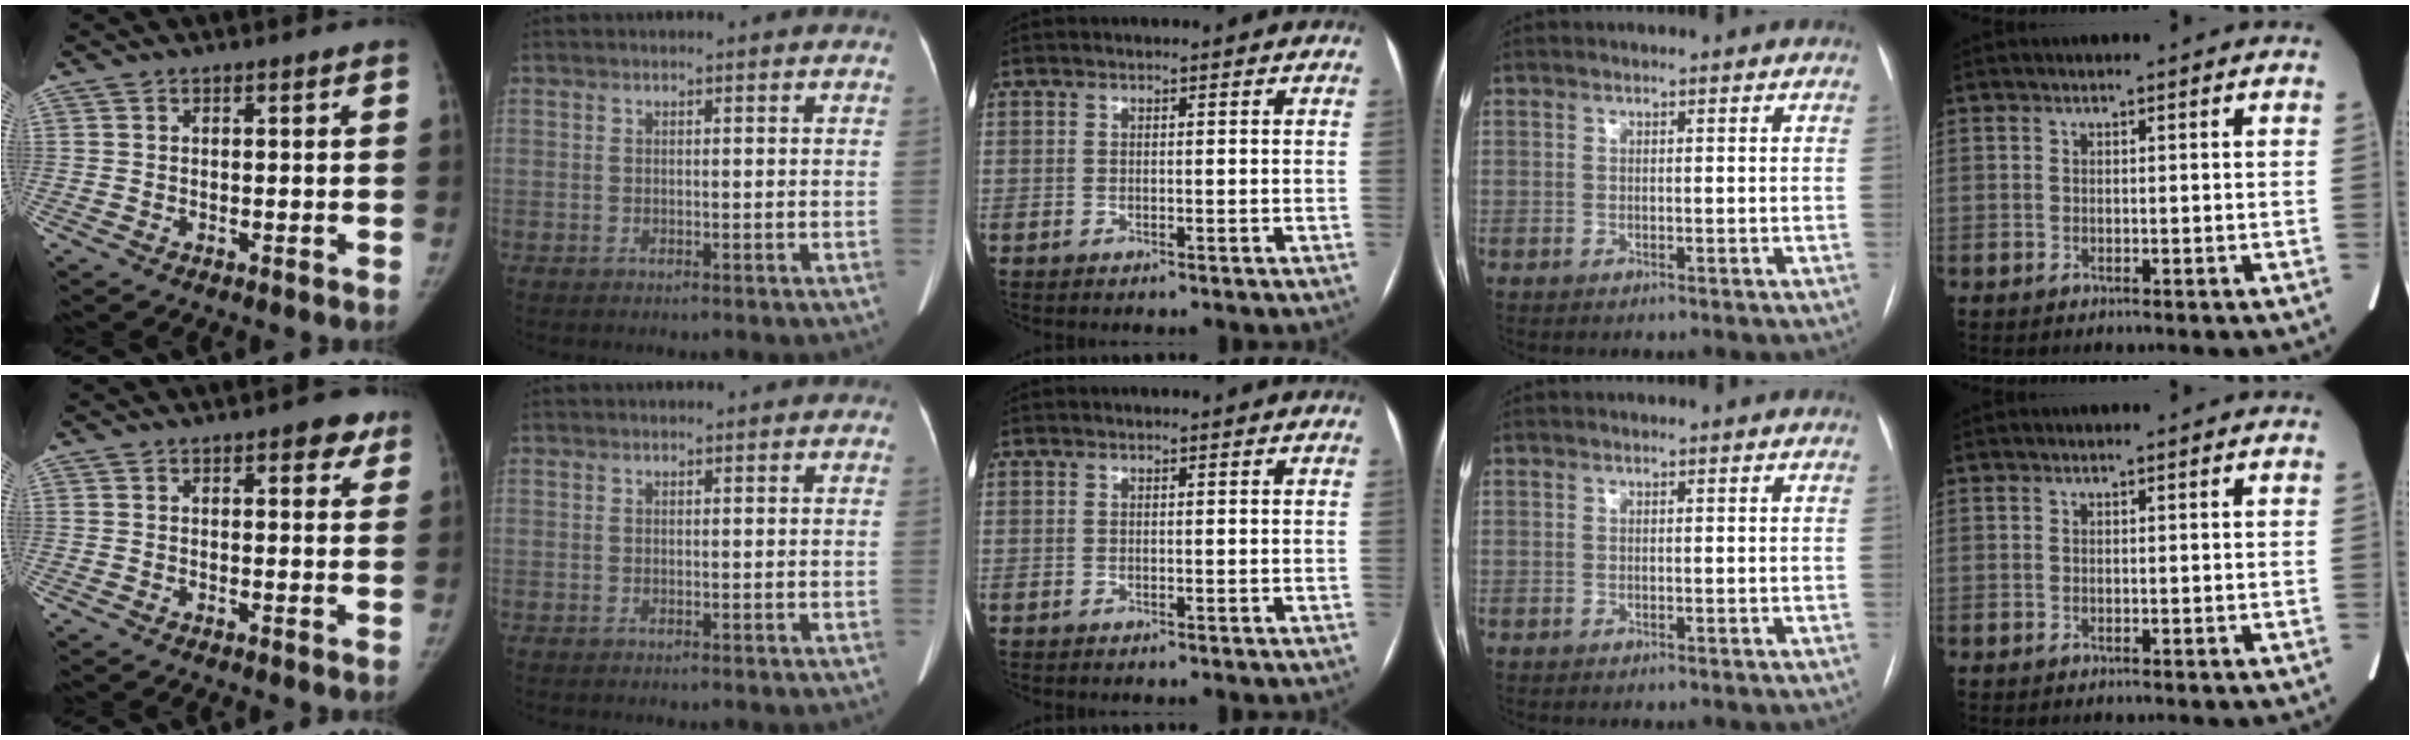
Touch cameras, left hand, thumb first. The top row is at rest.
{"thumb": {"total": 4.8, "force": [2.7, 2.2, 3.3], "torque": [-0.016, -0.007, 0.025]}}